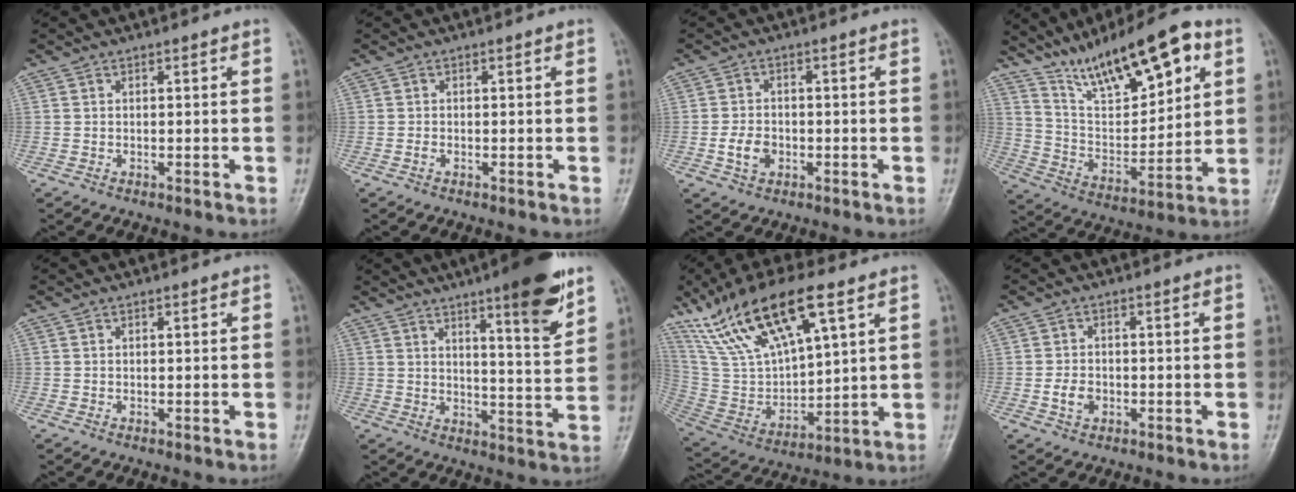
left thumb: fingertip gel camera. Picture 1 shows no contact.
{"total": 0.5, "force": [-0.4, 0.3, 0.3], "torque": [-0.007, 0.000, -0.010]}
{"total": 4.3, "force": [-1.4, 3.2, 2.6], "torque": [-0.041, 0.008, -0.026]}
{"total": 19.6, "force": [11.6, 7.0, 14.2], "torque": [-0.194, -0.040, 0.210]}
{"total": 0.0}
{"total": 13.6, "force": [8.4, 2.1, 10.5], "torque": [-0.133, -0.050, 0.120]}
{"total": 20.2, "force": [11.8, 7.5, 14.6], "torque": [-0.264, -0.030, 0.236]}
{"total": 3.1, "force": [-1.0, 2.4, 1.8], "torque": [-0.030, 0.005, -0.018]}